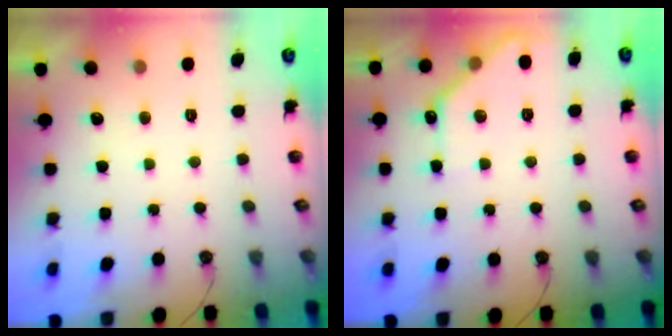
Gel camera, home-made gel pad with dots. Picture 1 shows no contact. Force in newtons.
{"total": 10.0, "press": 10.0, "slide": 0.4}